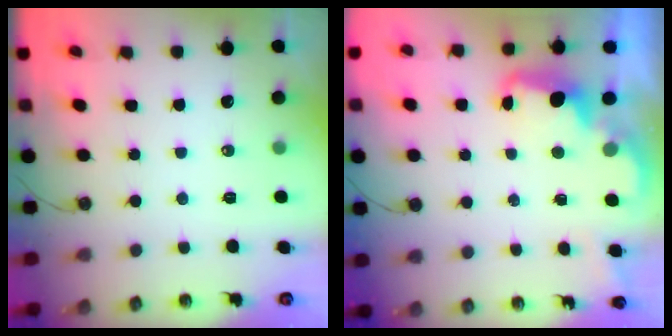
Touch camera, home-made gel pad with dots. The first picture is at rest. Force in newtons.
{"total": 2.6, "press": 2.5, "slide": 0.6}